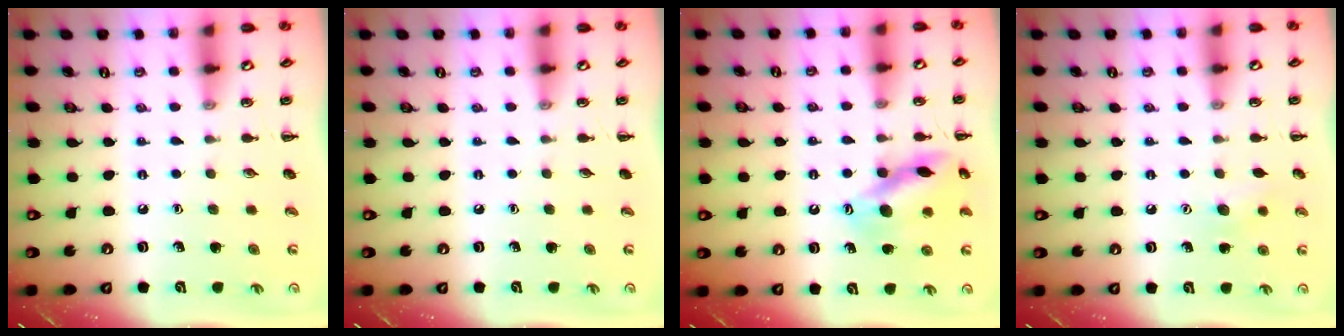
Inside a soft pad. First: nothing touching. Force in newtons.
{"total": 0.0}
{"total": 14.7, "press": 14.6, "slide": 1.4}
{"total": 7.4, "press": 7.1, "slide": 1.9}